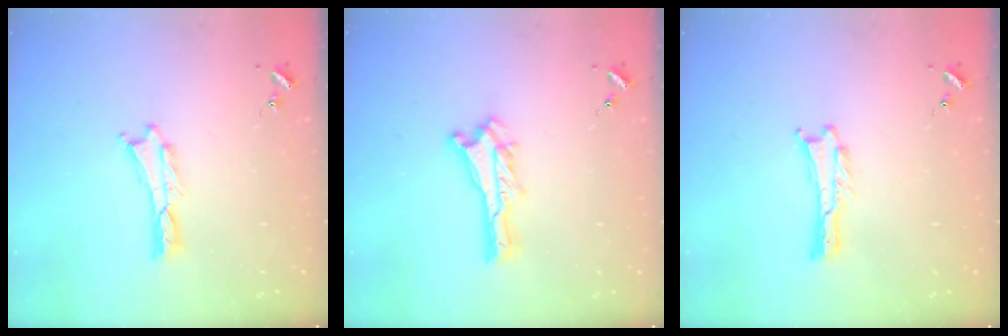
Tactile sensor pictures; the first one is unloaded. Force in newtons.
{"total": 0.0}
{"total": 0.0}